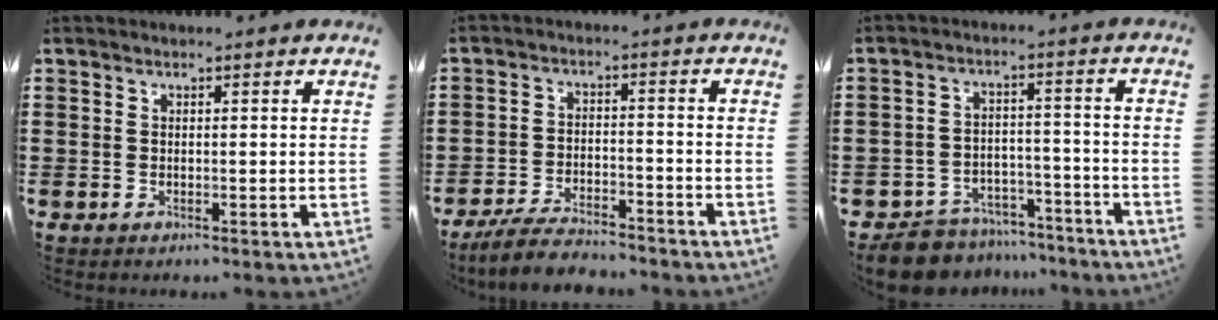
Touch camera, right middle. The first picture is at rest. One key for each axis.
{"total": 5.1, "fx": -4.8, "fy": 0.7, "fz": 1.7, "tx": -0.041, "ty": 0.001, "tz": -0.097}
{"total": 7.5, "fx": -7.2, "fy": 1.7, "fz": 1.0, "tx": -0.028, "ty": 0.020, "tz": -0.144}